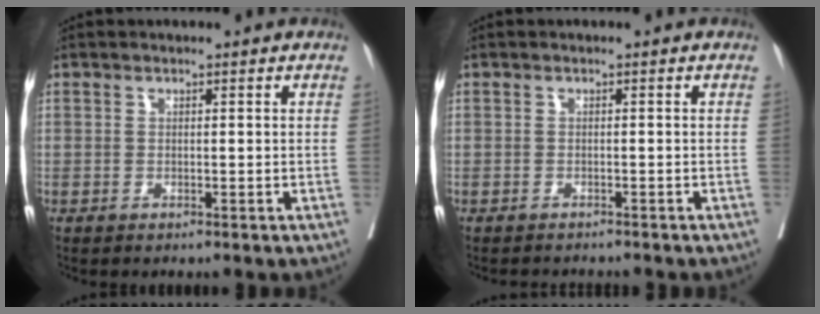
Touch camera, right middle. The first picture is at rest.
{"total": 3.2, "force": [-3.1, 0.4, 0.6], "torque": [-0.002, -0.005, -0.042]}